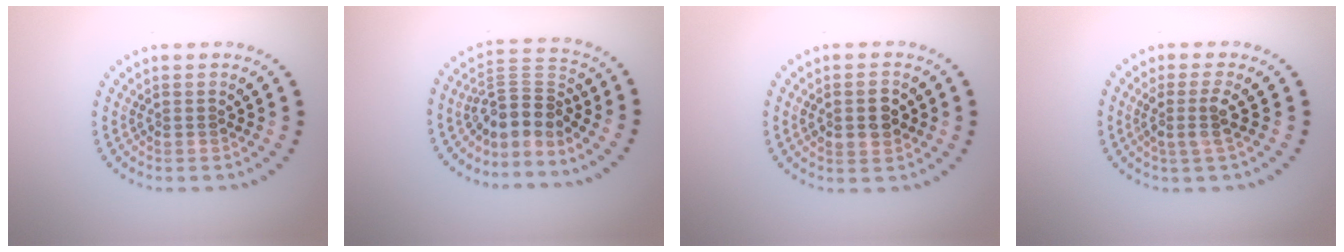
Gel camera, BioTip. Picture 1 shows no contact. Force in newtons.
{"total": 3.5, "press": 2.4, "slide": 2.5}
{"total": 3.3, "press": 3.3, "slide": 0.2}
{"total": 2.2, "press": 1.7, "slide": 1.4}